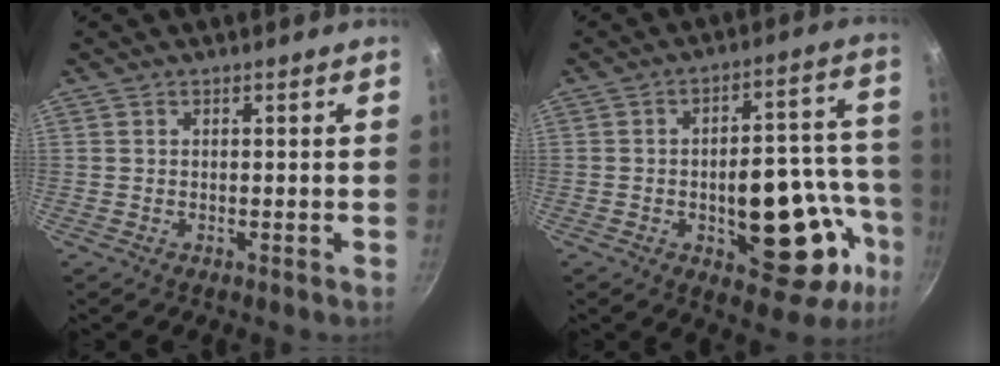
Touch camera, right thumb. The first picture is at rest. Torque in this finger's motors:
{"motor_torque": [2.64, 2.37, 1.42, -0.69, 0.19]}